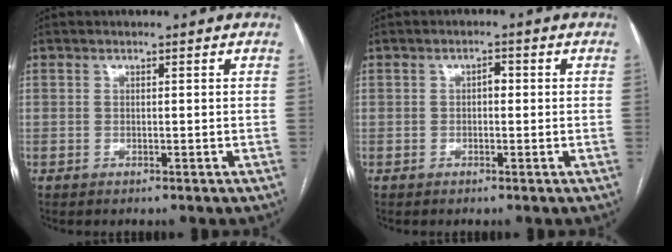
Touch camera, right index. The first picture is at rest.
{"total": 1.4, "force": [0.0, 0.8, 1.2], "torque": [-0.015, 0.007, -0.002]}